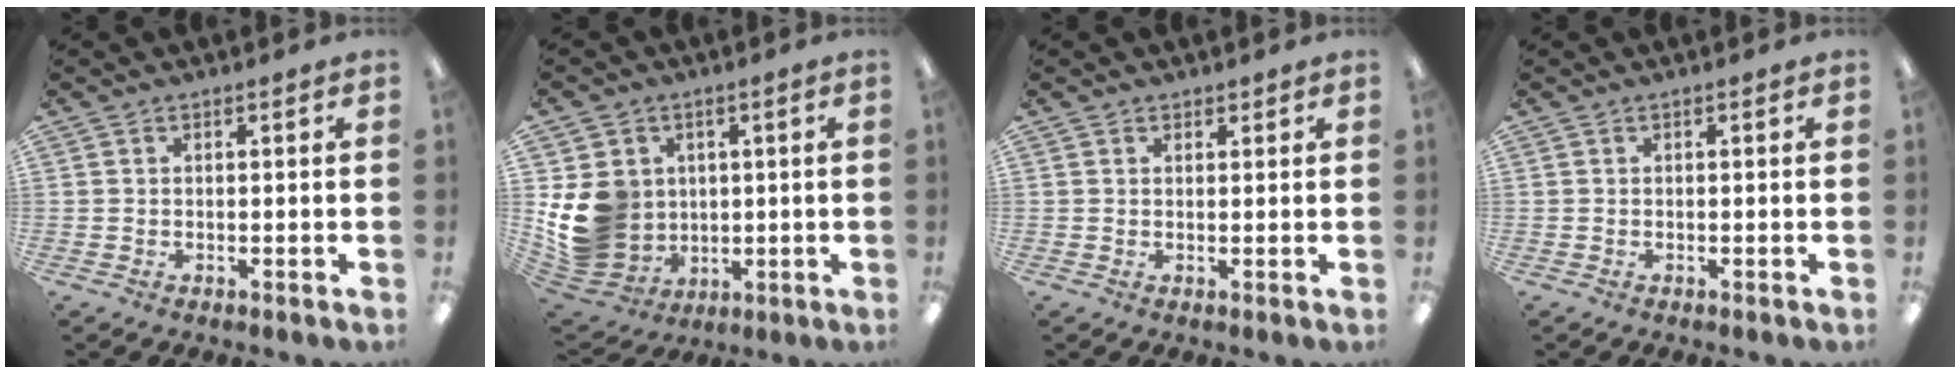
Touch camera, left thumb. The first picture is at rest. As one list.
[{"total": 13.7, "force": [1.1, 12.3, 6.0], "torque": [-0.141, -0.005, 0.033]}, {"total": 1.5, "force": [1.1, 1.0, 0.1], "torque": [0.005, -0.001, 0.018]}, {"total": 0.0}]